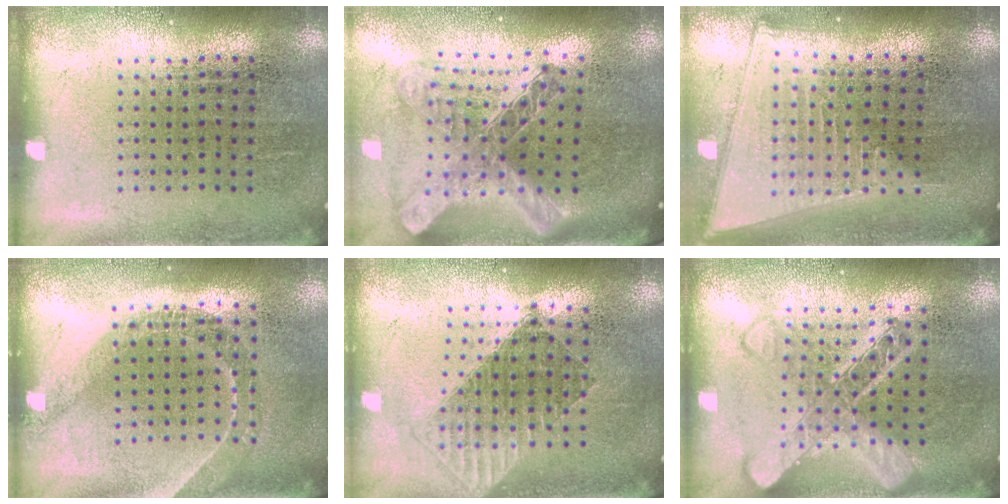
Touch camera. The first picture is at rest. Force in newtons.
{"total": 2.8, "press": 2.1, "slide": 1.9}
{"total": 2.2, "press": 1.8, "slide": 1.2}
{"total": 1.5, "press": 1.3, "slide": 0.9}
{"total": 1.6, "press": 1.3, "slide": 0.9}
{"total": 3.0, "press": 3.0, "slide": 0.4}